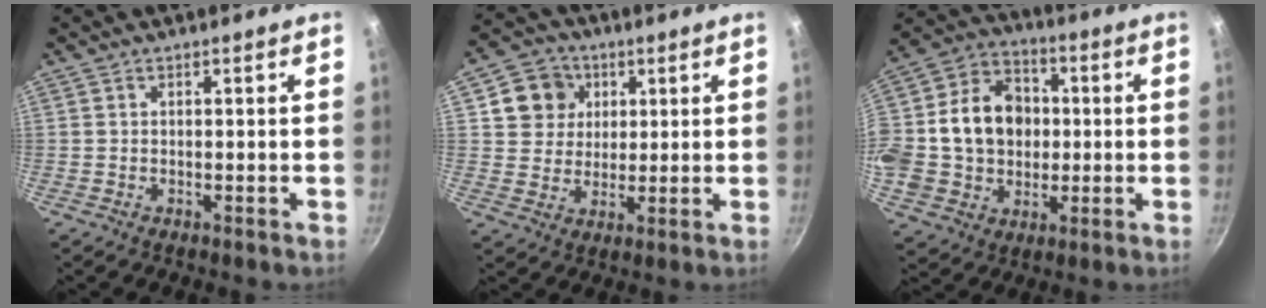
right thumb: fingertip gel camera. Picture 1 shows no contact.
{"total": 9.1, "force": [3.1, 8.1, 2.8], "torque": [-0.017, 0.006, 0.050]}
{"total": 20.6, "force": [0.4, 16.6, 12.1], "torque": [-0.212, 0.035, 0.003]}